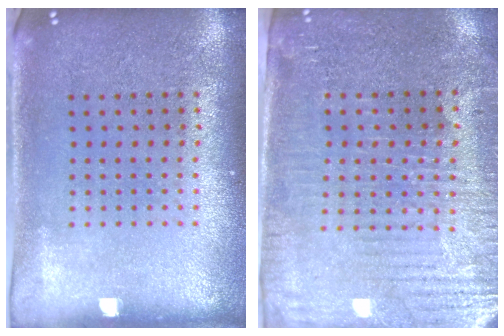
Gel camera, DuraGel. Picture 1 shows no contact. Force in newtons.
{"total": 3.7, "press": 3.4, "slide": 1.5}